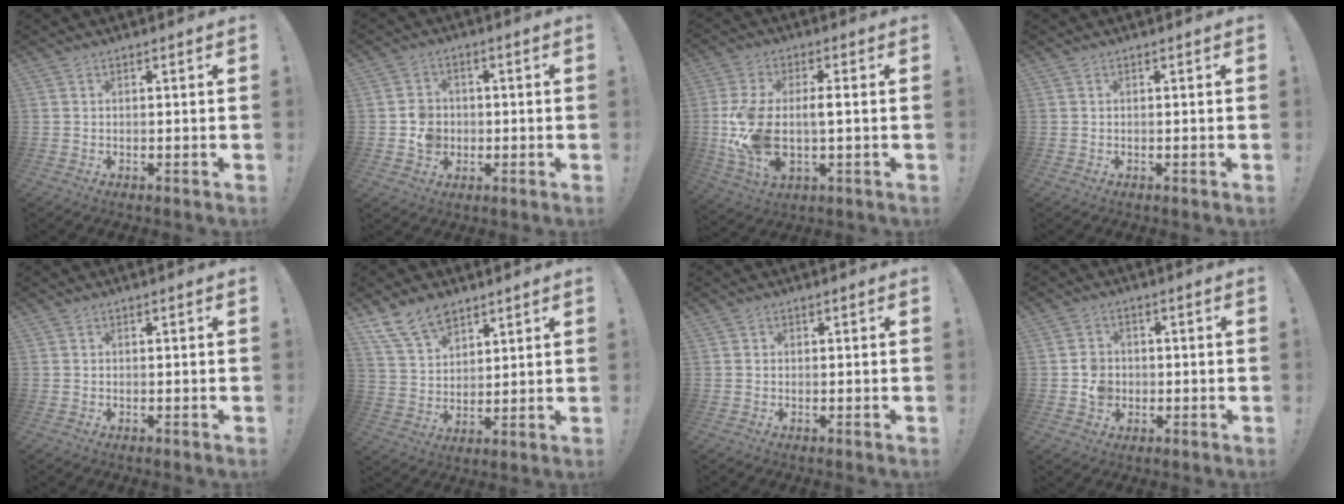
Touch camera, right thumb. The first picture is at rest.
{"total": 7.0, "force": [-1.5, 6.3, 2.6], "torque": [-0.035, 0.015, -0.024]}
{"total": 12.8, "force": [-1.0, 6.4, 11.1], "torque": [-0.243, -0.007, -0.022]}
{"total": 0.0}
{"total": 0.0}
{"total": 11.4, "force": [8.3, 6.4, 4.3], "torque": [-0.080, -0.048, 0.163]}
{"total": 0.6, "force": [0.1, 0.6, 0.0], "torque": [0.002, -0.001, 0.001]}
{"total": 6.0, "force": [-1.3, 5.3, 2.4], "torque": [-0.030, 0.010, -0.022]}